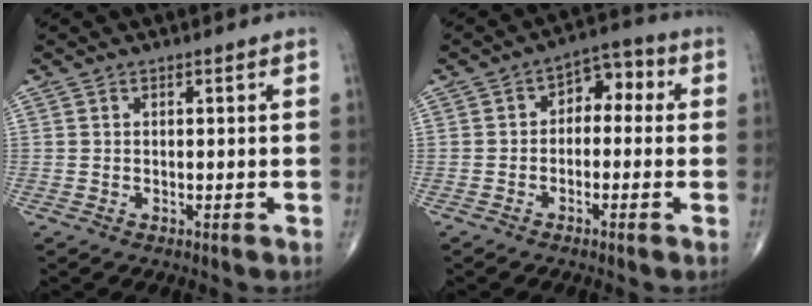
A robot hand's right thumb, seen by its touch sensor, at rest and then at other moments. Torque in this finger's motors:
{"motor_torque": [-0.16, 0.08, 0.19, 0.00, 0.06]}